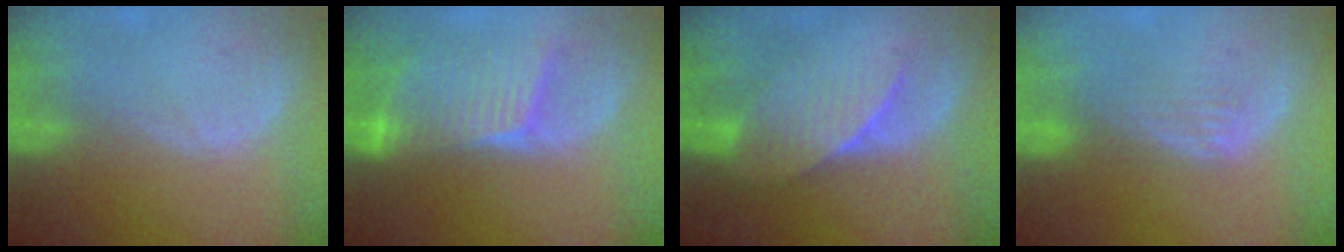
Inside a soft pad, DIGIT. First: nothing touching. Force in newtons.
{"total": 7.8, "press": 7.7, "slide": 1.7}
{"total": 7.2, "press": 6.7, "slide": 2.6}
{"total": 4.0, "press": 3.5, "slide": 2.1}